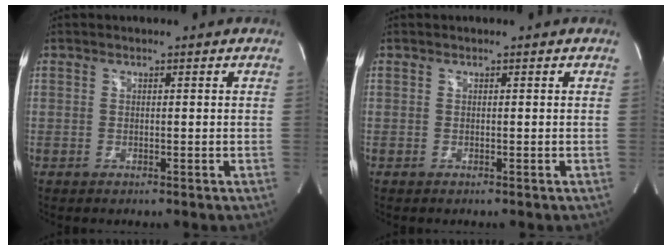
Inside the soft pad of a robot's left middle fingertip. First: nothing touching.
{"total": 0.0}